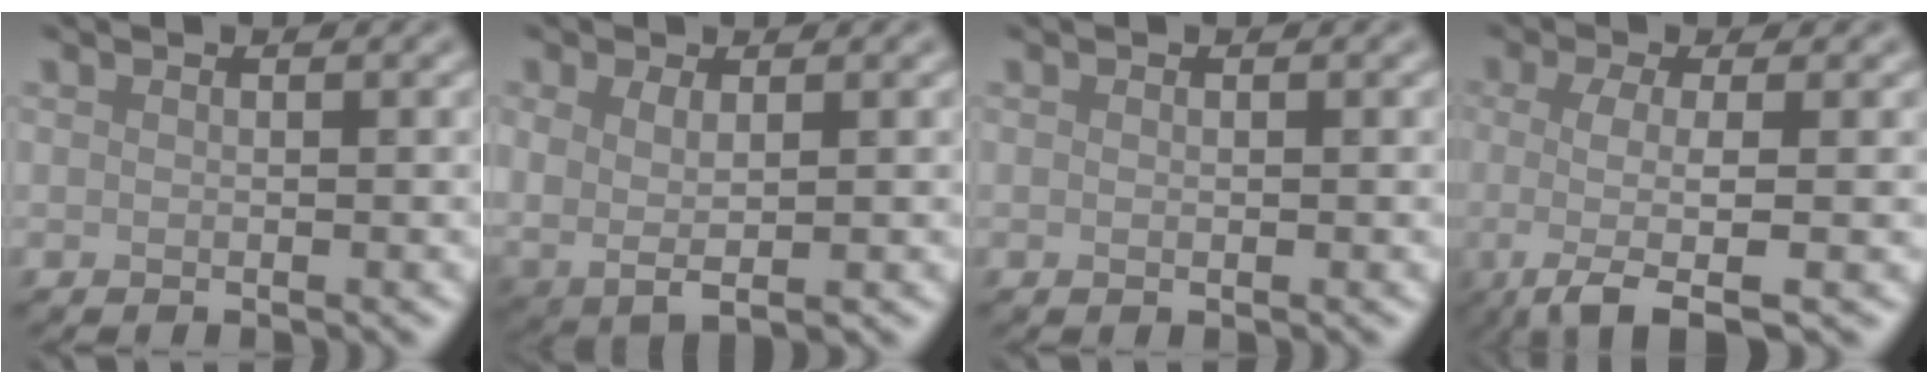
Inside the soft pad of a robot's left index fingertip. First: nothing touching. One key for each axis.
{"total": 2.6, "fx": 0.6, "fy": 1.2, "fz": 2.2, "tx": -0.048, "ty": -0.008, "tz": 0.016}
{"total": 0.0}
{"total": 4.7, "fx": -1.4, "fy": 1.1, "fz": 4.3, "tx": -0.071, "ty": -0.009, "tz": -0.039}